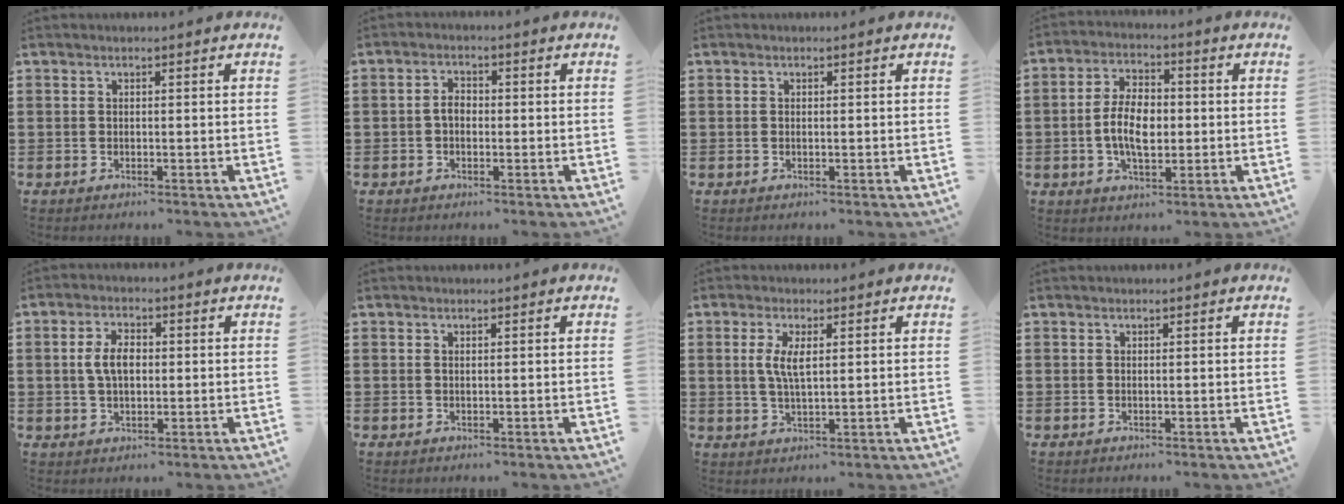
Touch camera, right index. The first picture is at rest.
{"total": 2.3, "force": [-0.5, 1.4, 1.7], "torque": [-0.041, 0.000, -0.012]}
{"total": 0.0}
{"total": 7.2, "force": [-0.8, 4.1, 5.9], "torque": [-0.121, 0.002, -0.022]}
{"total": 4.8, "force": [0.3, 2.6, 4.0], "torque": [-0.089, 0.007, 0.001]}
{"total": 0.0}
{"total": 4.0, "force": [0.9, 1.1, 3.7], "torque": [-0.075, 0.005, 0.013]}
{"total": 0.0}